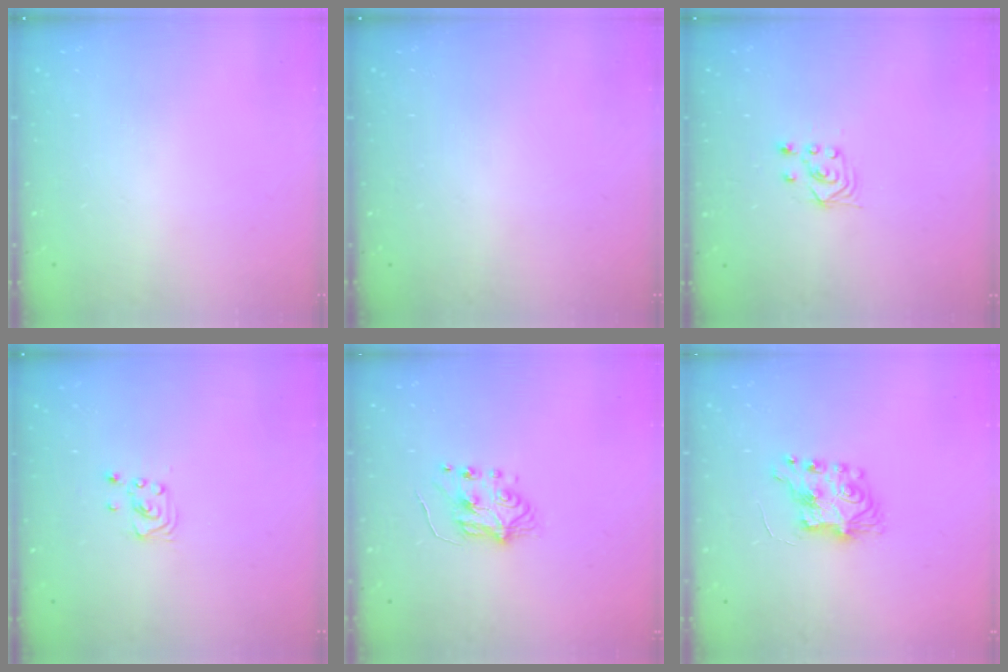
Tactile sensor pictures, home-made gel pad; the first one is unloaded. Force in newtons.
{"total": 0.0}
{"total": 2.8, "press": 2.4, "slide": 1.4}
{"total": 2.2, "press": 2.2, "slide": 0.2}
{"total": 5.2, "press": 5.1, "slide": 0.7}
{"total": 7.5, "press": 7.5, "slide": 0.2}